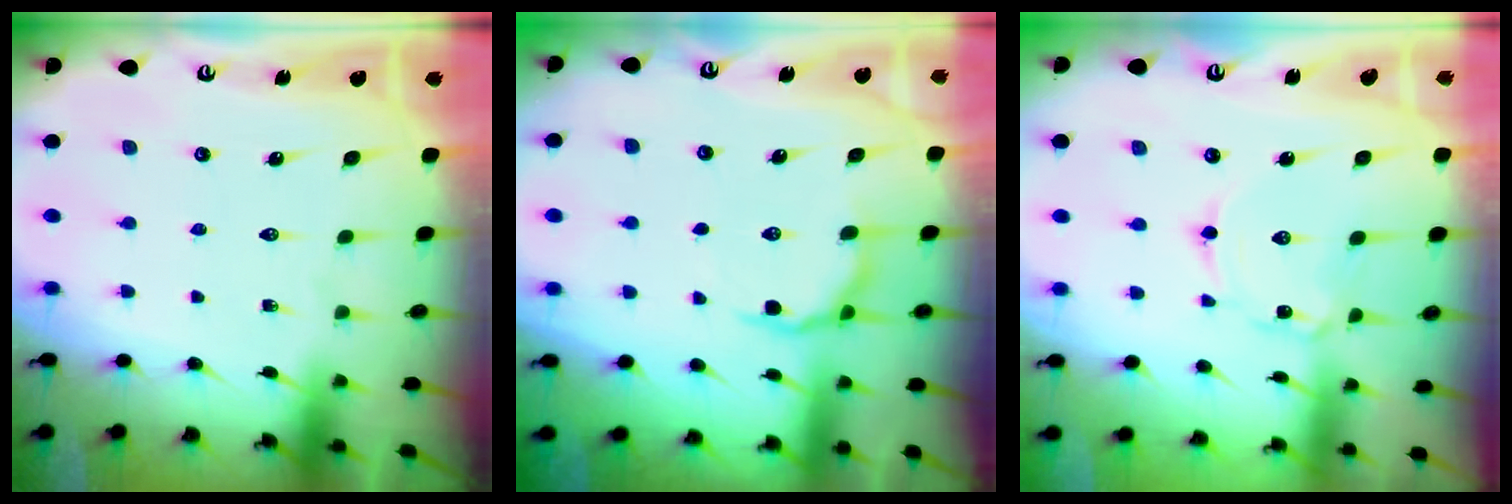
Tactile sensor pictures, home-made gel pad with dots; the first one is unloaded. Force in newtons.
{"total": 6.4, "press": 6.0, "slide": 2.4}
{"total": 2.0, "press": 2.0, "slide": 0.2}